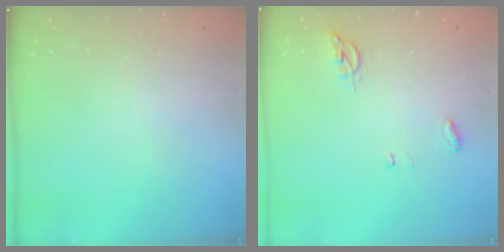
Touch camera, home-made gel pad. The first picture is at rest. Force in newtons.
{"total": 4.9, "press": 4.9, "slide": 0.6}